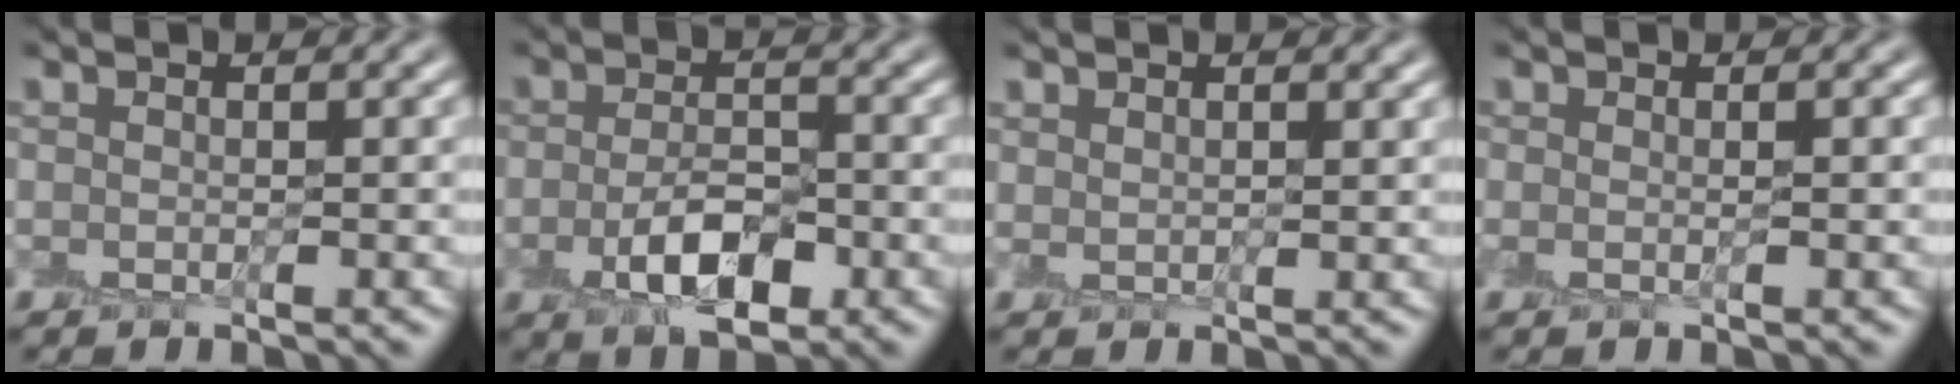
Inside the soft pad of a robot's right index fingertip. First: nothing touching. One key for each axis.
{"total": 4.3, "fx": -1.6, "fy": 2.3, "fz": 3.3, "tx": -0.059, "ty": 0.001, "tz": -0.026}
{"total": 1.3, "fx": 1.2, "fy": 0.4, "fz": 0.2, "tx": 0.002, "ty": -0.006, "tz": 0.022}
{"total": 0.7, "fx": -0.1, "fy": 0.2, "fz": 0.7, "tx": -0.012, "ty": -0.002, "tz": -0.002}